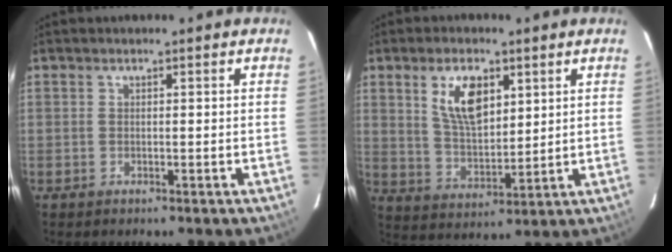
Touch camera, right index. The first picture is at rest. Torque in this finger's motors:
{"motor_torque": [0.29, 0.18, 0.60, 0.10]}